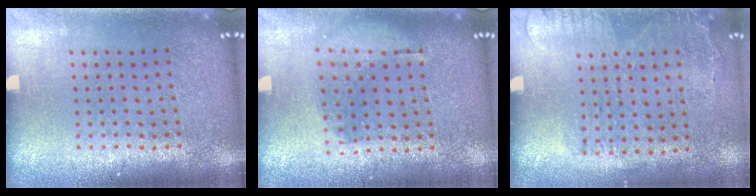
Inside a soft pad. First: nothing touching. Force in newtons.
{"total": 1.2, "press": 1.1, "slide": 0.5}
{"total": 1.7, "press": 1.2, "slide": 1.2}